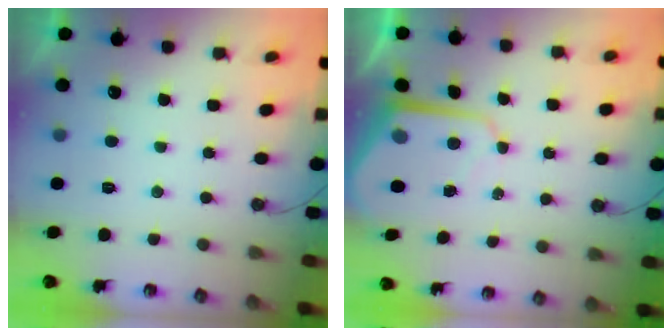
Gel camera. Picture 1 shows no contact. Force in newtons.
{"total": 8.0, "press": 8.0, "slide": 0.6}